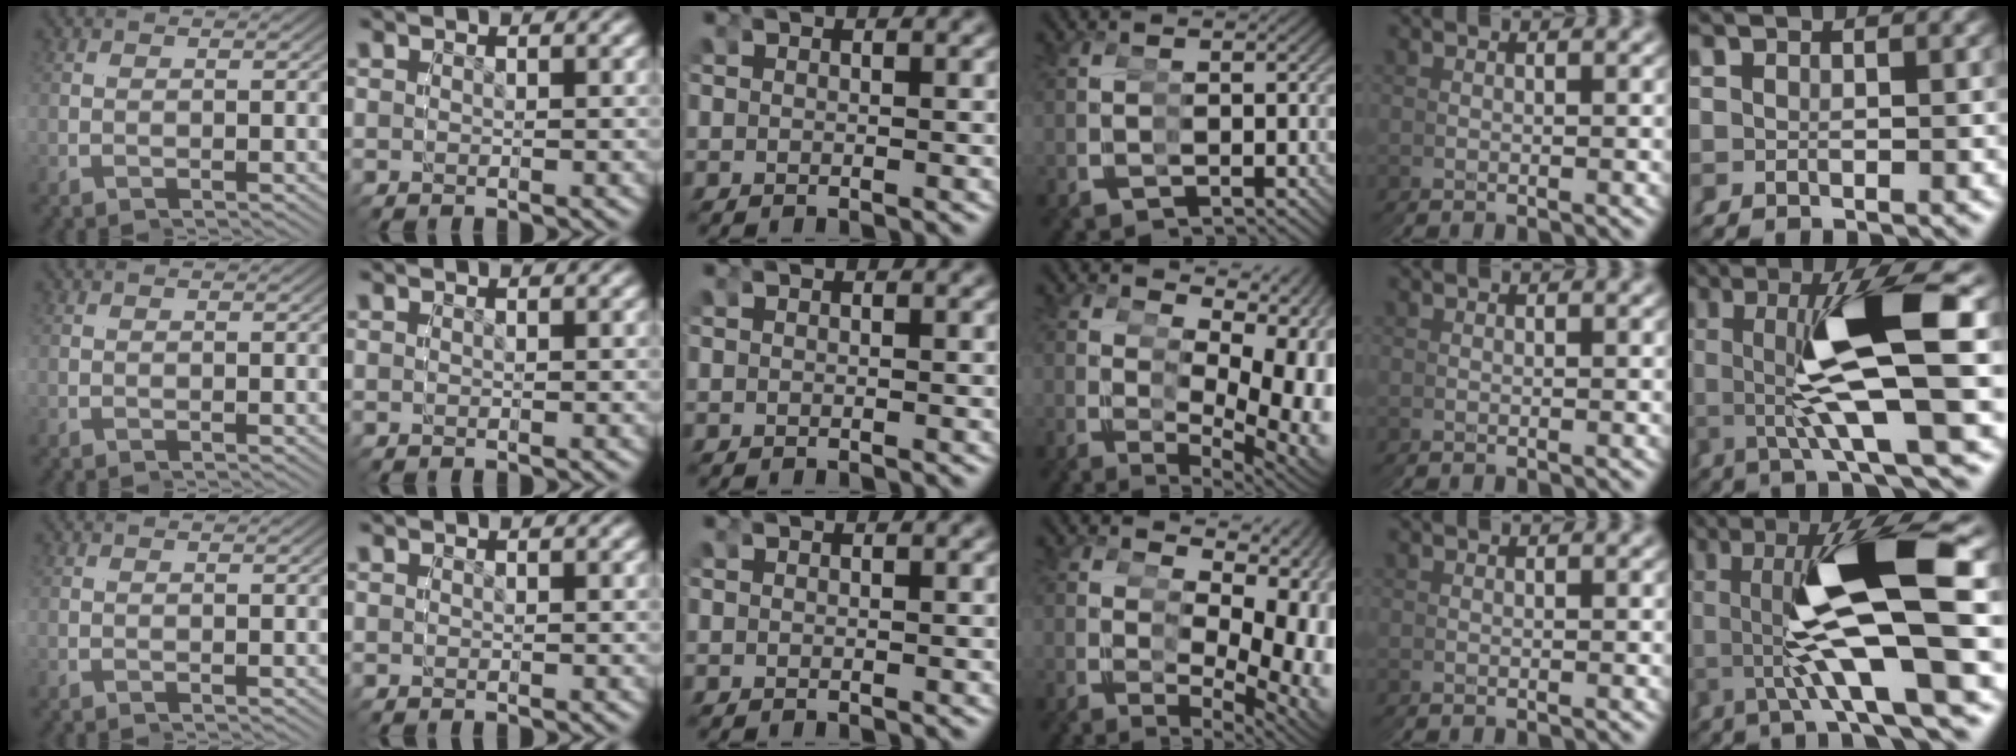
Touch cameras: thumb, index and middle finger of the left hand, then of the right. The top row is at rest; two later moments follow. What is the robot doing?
{"motion": "grasp_and_lifting", "object": "legos"}